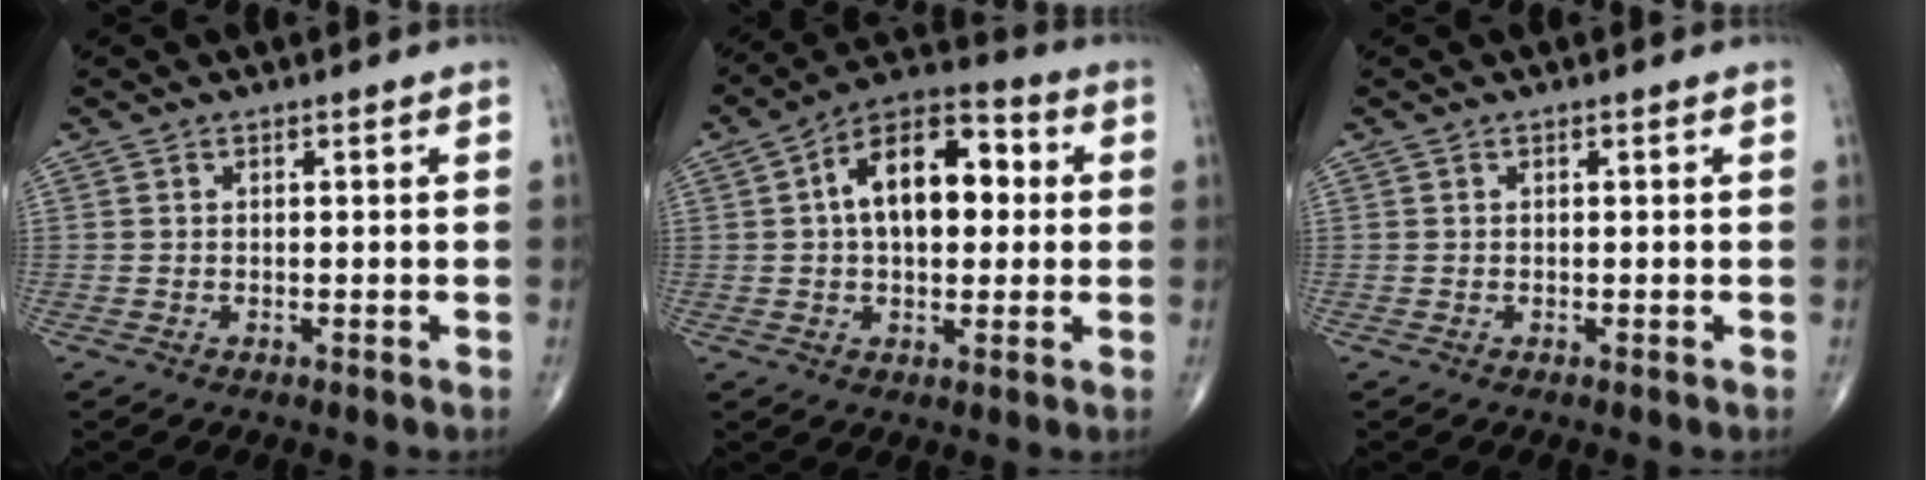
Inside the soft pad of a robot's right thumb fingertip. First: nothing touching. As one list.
[{"total": 15.1, "force": [2.3, 8.6, 12.2], "torque": [-0.174, 0.029, 0.027]}, {"total": 0.0}]